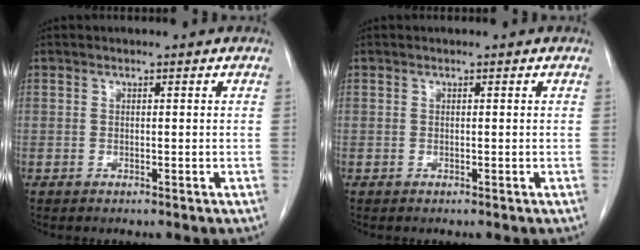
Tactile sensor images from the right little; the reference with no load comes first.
{"total": 0.0}